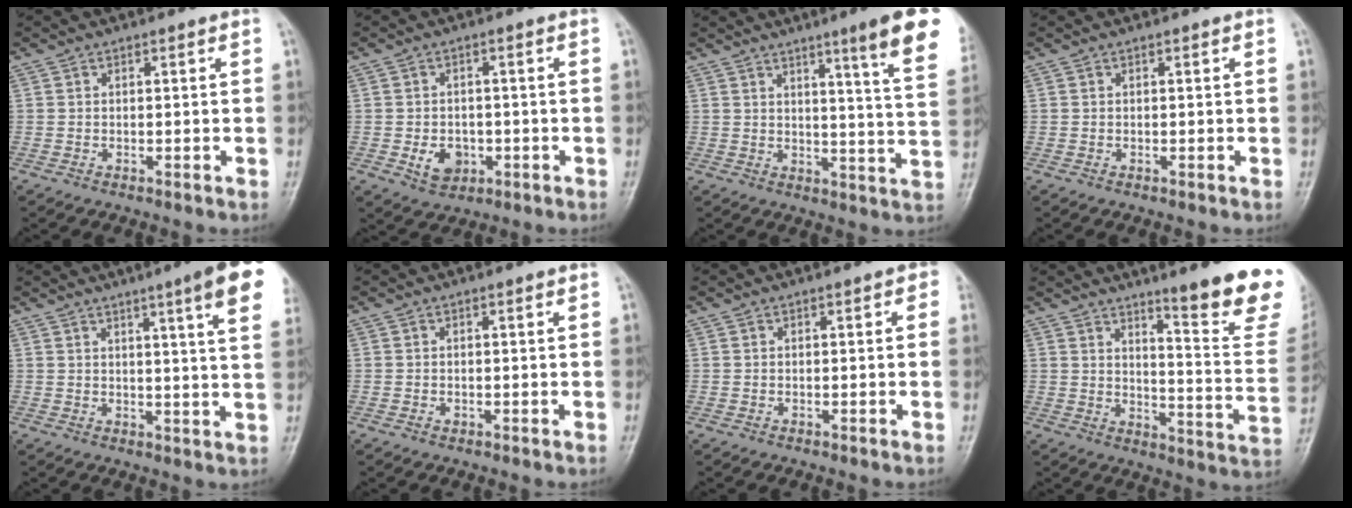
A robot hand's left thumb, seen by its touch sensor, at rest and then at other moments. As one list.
[{"total": 5.2, "force": [-1.4, 4.0, 2.9], "torque": [-0.031, 0.004, -0.017]}, {"total": 13.8, "force": [7.9, 0.6, 11.3], "torque": [-0.135, -0.045, 0.094]}, {"total": 0.0}, {"total": 10.2, "force": [5.1, 0.8, 8.8], "torque": [-0.105, -0.007, 0.052]}, {"total": 0.5, "force": [-0.2, 0.4, 0.3], "torque": [-0.004, 0.000, -0.004]}, {"total": 1.0, "force": [0.1, 0.6, 0.7], "torque": [0.005, 0.004, -0.006]}, {"total": 17.6, "force": [12.0, 2.0, 12.7], "torque": [-0.127, -0.092, 0.163]}]